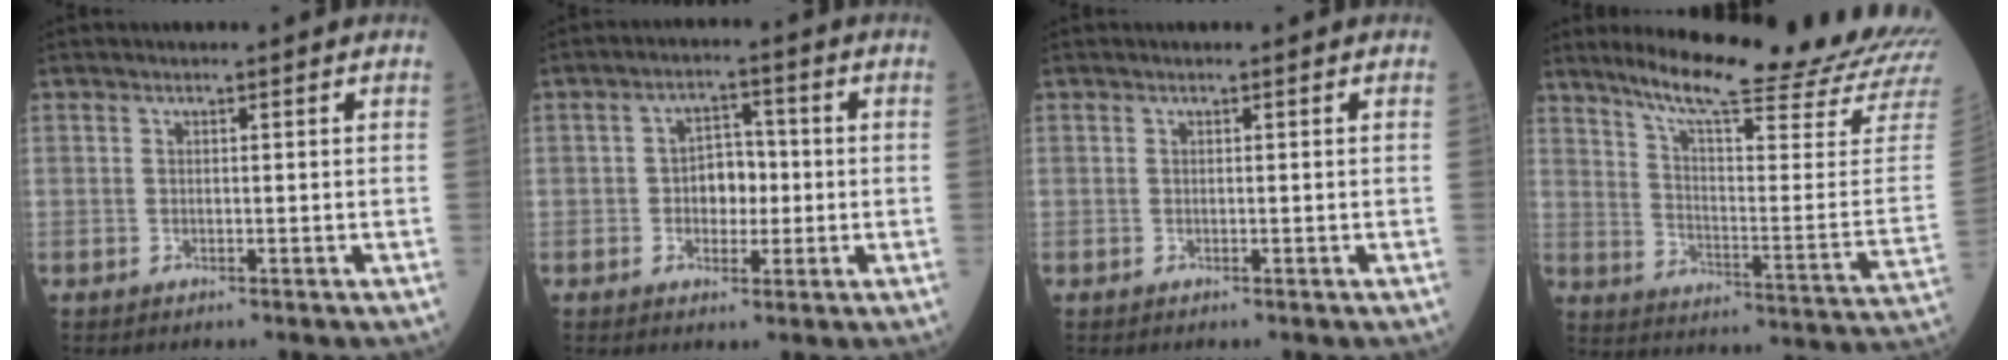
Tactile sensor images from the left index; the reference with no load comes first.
{"total": 4.9, "force": [-0.7, 3.2, 3.6], "torque": [-0.056, 0.011, -0.013]}
{"total": 0.0}
{"total": 23.7, "force": [20.8, -0.4, 11.2], "torque": [-0.173, -0.104, 0.273]}